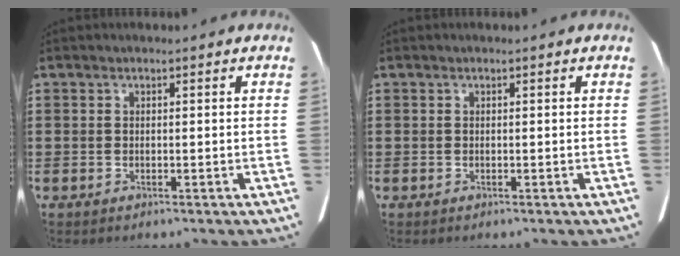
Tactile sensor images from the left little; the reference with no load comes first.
{"total": 0.0}